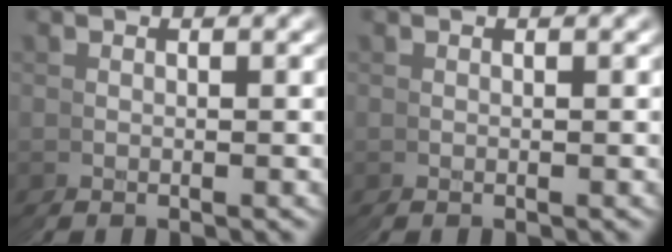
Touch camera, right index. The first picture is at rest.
{"total": 0.0}